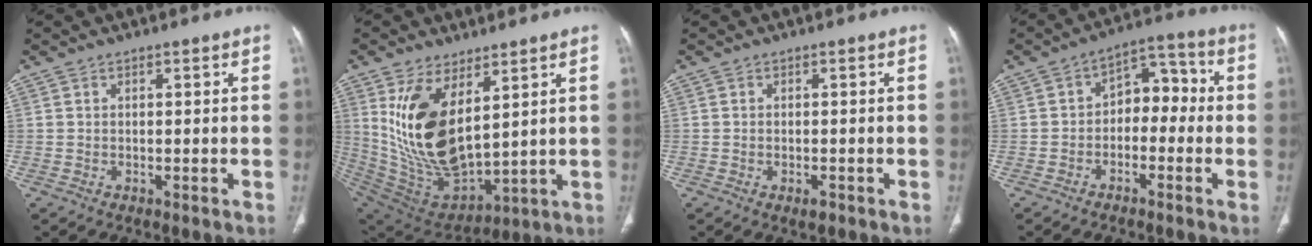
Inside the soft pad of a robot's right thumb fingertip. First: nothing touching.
{"total": 18.6, "force": [6.1, 9.2, 14.9], "torque": [-0.271, -0.036, 0.144]}
{"total": 1.5, "force": [-0.8, 0.7, 1.0], "torque": [-0.017, 0.001, -0.012]}
{"total": 8.1, "force": [-1.5, 5.7, 5.6], "torque": [-0.046, 0.045, -0.039]}